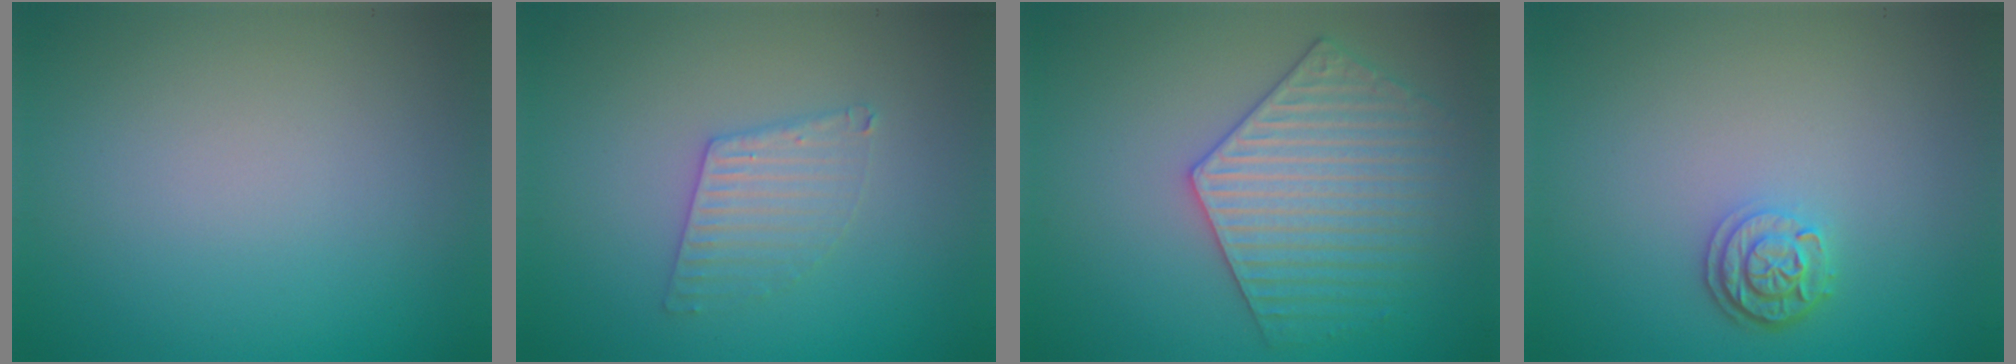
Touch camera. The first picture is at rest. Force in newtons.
{"total": 2.5, "press": 2.5, "slide": 0.2}
{"total": 4.7, "press": 4.5, "slide": 1.3}
{"total": 2.4, "press": 2.1, "slide": 1.2}